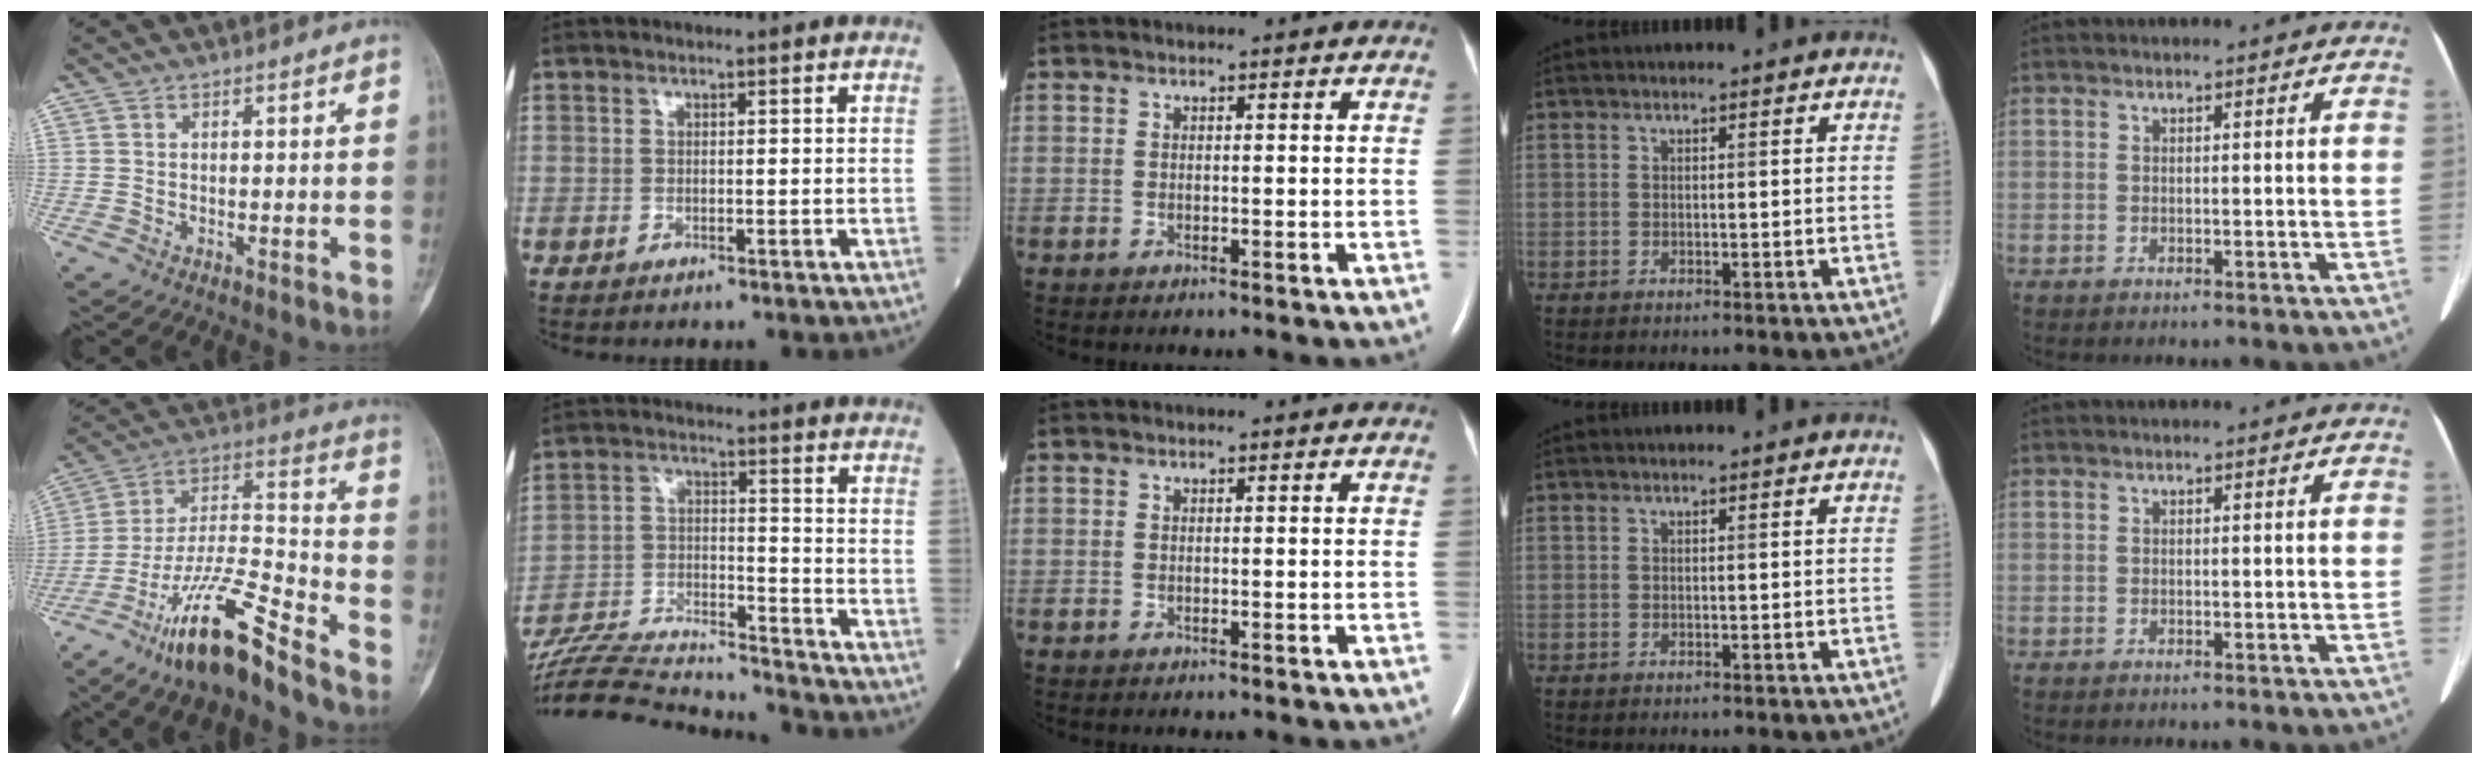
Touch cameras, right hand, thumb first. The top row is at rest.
{"thumb": {"total": 17.8, "force": [-12.6, 3.3, 12.2], "torque": [-0.230, 0.079, -0.228]}, "index": {"total": 20.0, "force": [-19.2, 1.5, 5.4], "torque": [-0.127, -0.004, -0.308]}}